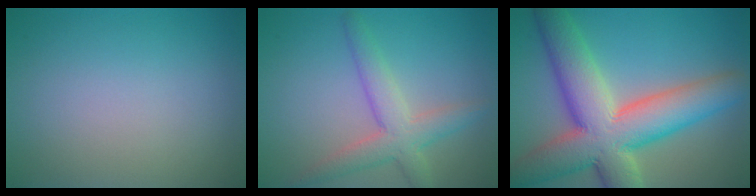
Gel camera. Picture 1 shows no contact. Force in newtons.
{"total": 4.2, "press": 4.2, "slide": 0.4}
{"total": 12.1, "press": 12.1, "slide": 0.9}